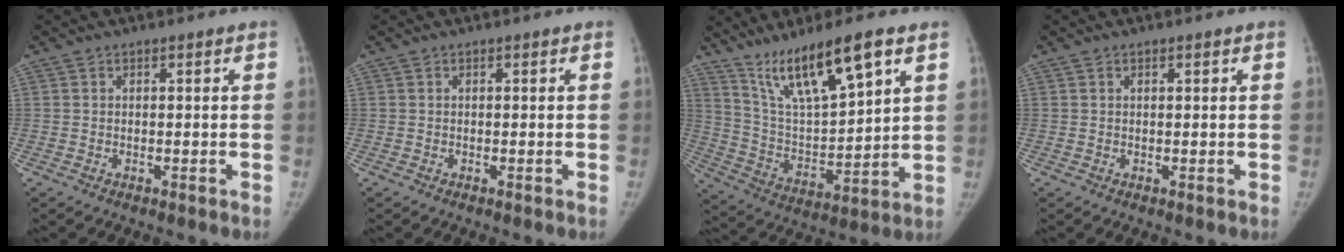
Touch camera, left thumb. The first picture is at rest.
{"total": 0.0}
{"total": 16.7, "force": [10.5, 3.9, 12.4], "torque": [-0.210, -0.047, 0.209]}
{"total": 0.5, "force": [0.3, 0.1, 0.4], "torque": [-0.006, 0.000, 0.006]}